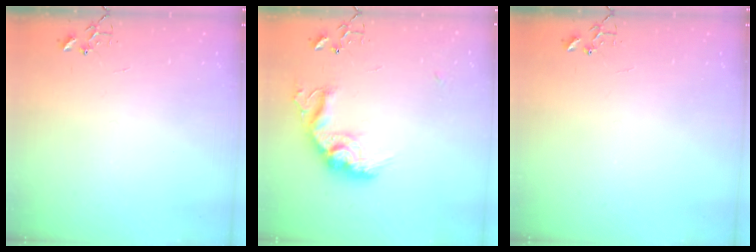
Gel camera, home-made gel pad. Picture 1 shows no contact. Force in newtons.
{"total": 16.9, "press": 16.9, "slide": 1.2}
{"total": 0.0}